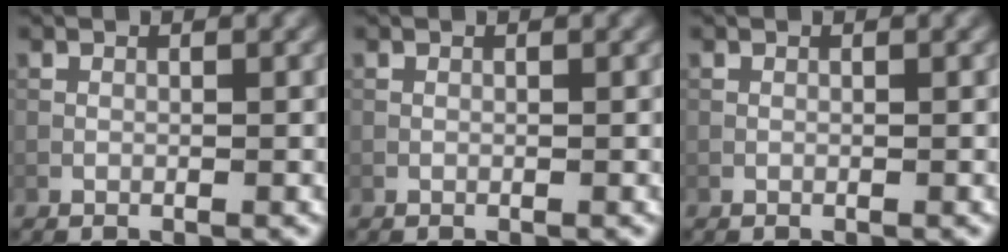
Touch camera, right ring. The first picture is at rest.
{"total": 0.0}
{"total": 0.0}